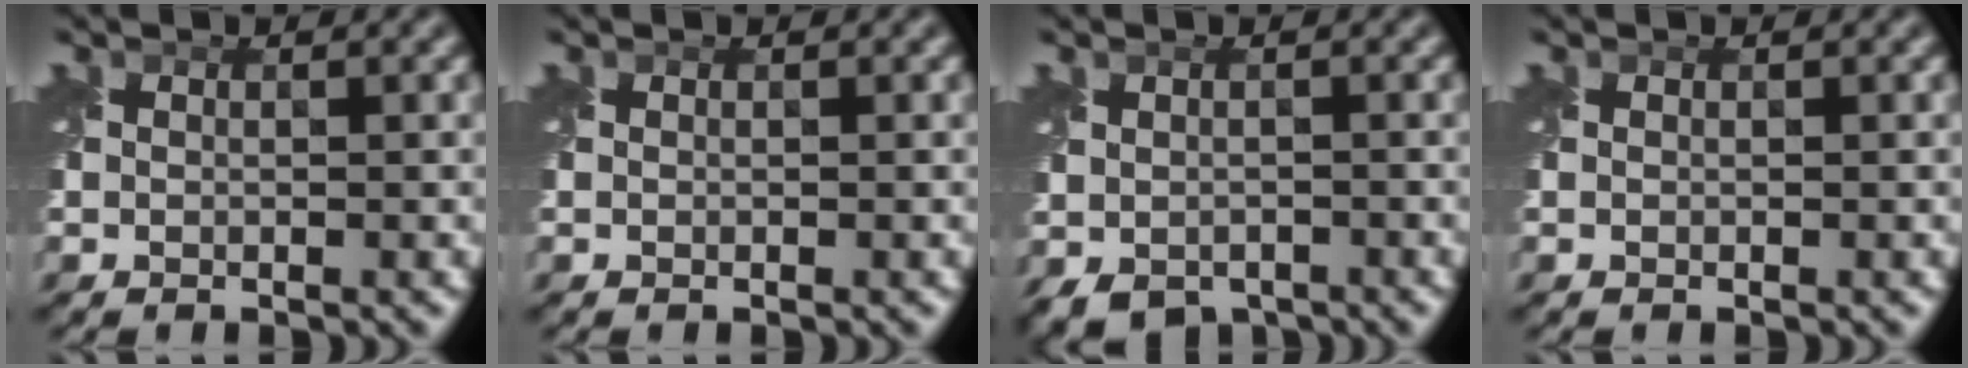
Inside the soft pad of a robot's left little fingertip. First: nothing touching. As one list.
[{"total": 0.0}, {"total": 3.7, "force": [-2.2, 2.4, 1.8], "torque": [-0.035, -0.017, -0.035]}, {"total": 0.0}]